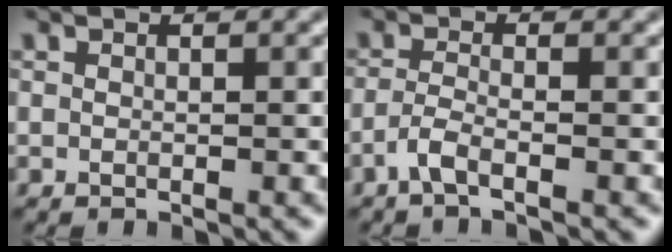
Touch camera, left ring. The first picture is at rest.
{"total": 1.9, "force": [-1.2, 0.4, 1.4], "torque": [-0.031, 0.002, -0.032]}